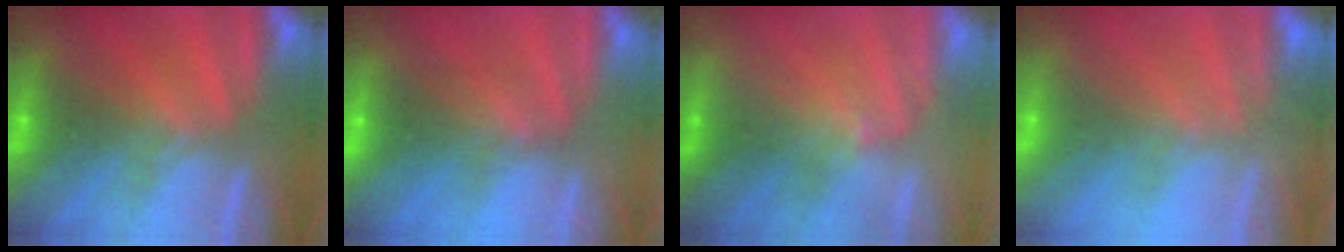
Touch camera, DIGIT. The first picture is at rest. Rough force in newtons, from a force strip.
{"total": 2.7}
{"total": 1.3}
{"total": 9.6}